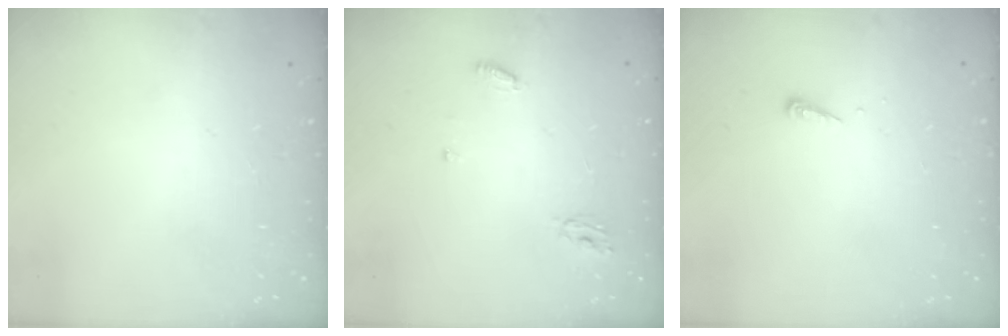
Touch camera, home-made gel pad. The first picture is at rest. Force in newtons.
{"total": 5.1, "press": 5.1, "slide": 0.4}
{"total": 3.9, "press": 3.9, "slide": 0.5}